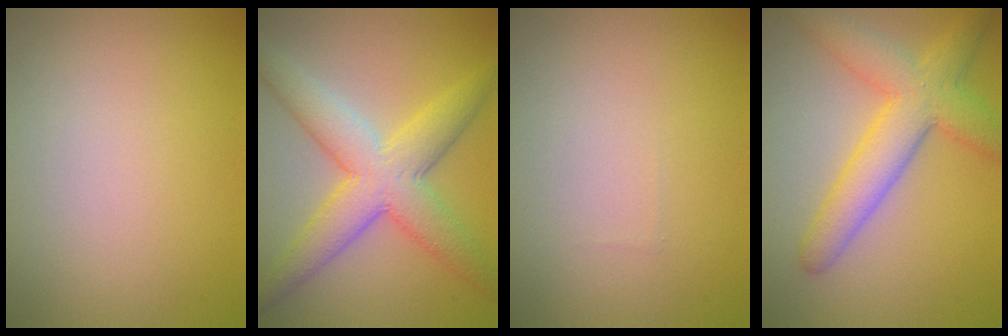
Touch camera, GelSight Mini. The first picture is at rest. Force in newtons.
{"total": 7.1, "press": 7.1, "slide": 0.2}
{"total": 0.0}
{"total": 6.3, "press": 6.3, "slide": 0.2}